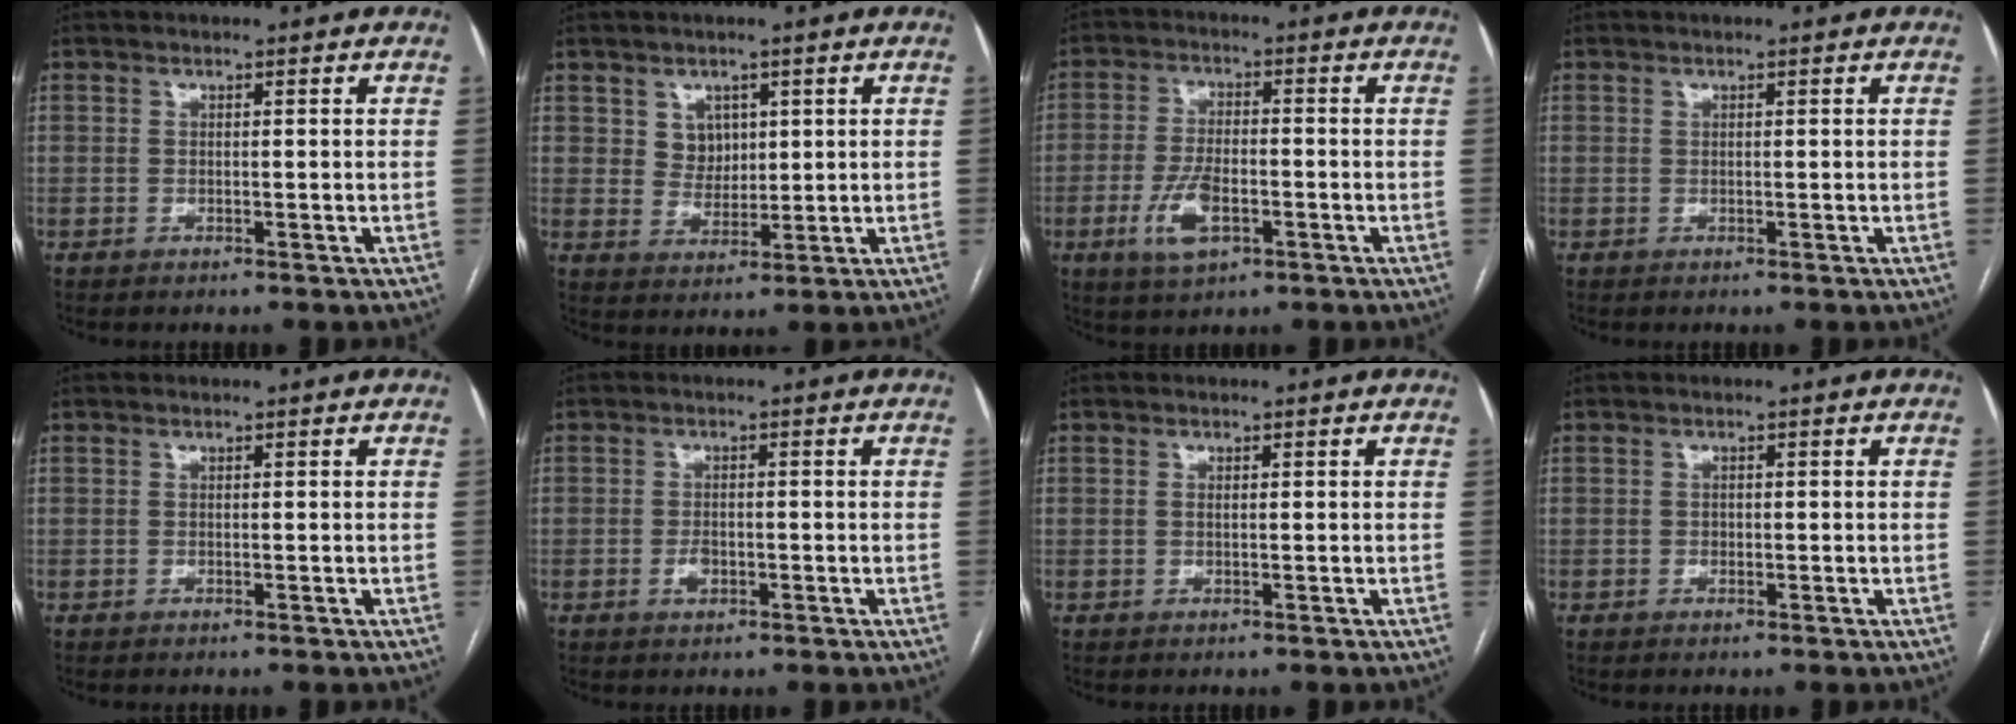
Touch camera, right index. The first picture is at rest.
{"total": 4.0, "force": [1.7, 3.3, 1.4], "torque": [-0.022, 0.003, 0.034]}
{"total": 7.2, "force": [-2.7, 2.9, 6.0], "torque": [-0.128, -0.003, -0.046]}
{"total": 0.0}
{"total": 0.0}
{"total": 2.1, "force": [-0.8, 1.2, 1.6], "torque": [-0.030, 0.002, -0.011]}
{"total": 0.6, "force": [0.1, 0.2, 0.6], "torque": [-0.012, 0.000, 0.001]}
{"total": 0.7, "force": [-0.1, 0.6, 0.3], "torque": [-0.003, 0.003, -0.003]}